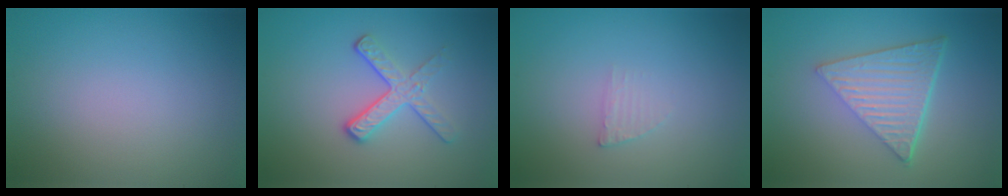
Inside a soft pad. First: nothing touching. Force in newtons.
{"total": 3.2, "press": 2.4, "slide": 2.1}
{"total": 1.0, "press": 1.0, "slide": 0.2}
{"total": 6.8, "press": 4.5, "slide": 5.1}